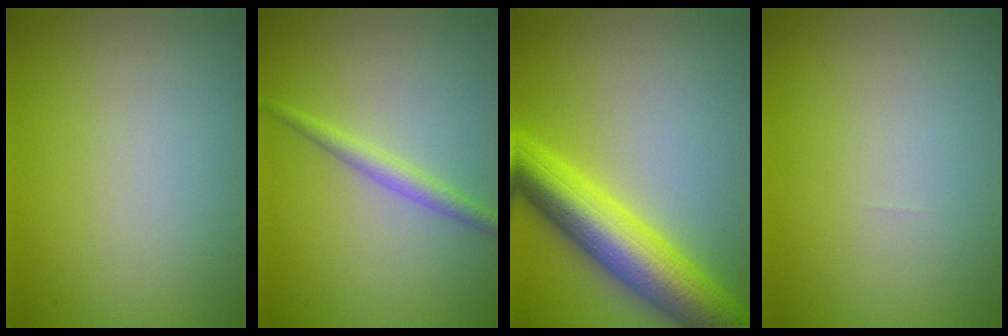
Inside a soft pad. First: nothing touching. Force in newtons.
{"total": 1.9, "press": 1.9, "slide": 0.1}
{"total": 8.7, "press": 8.7, "slide": 0.1}
{"total": 0.0}